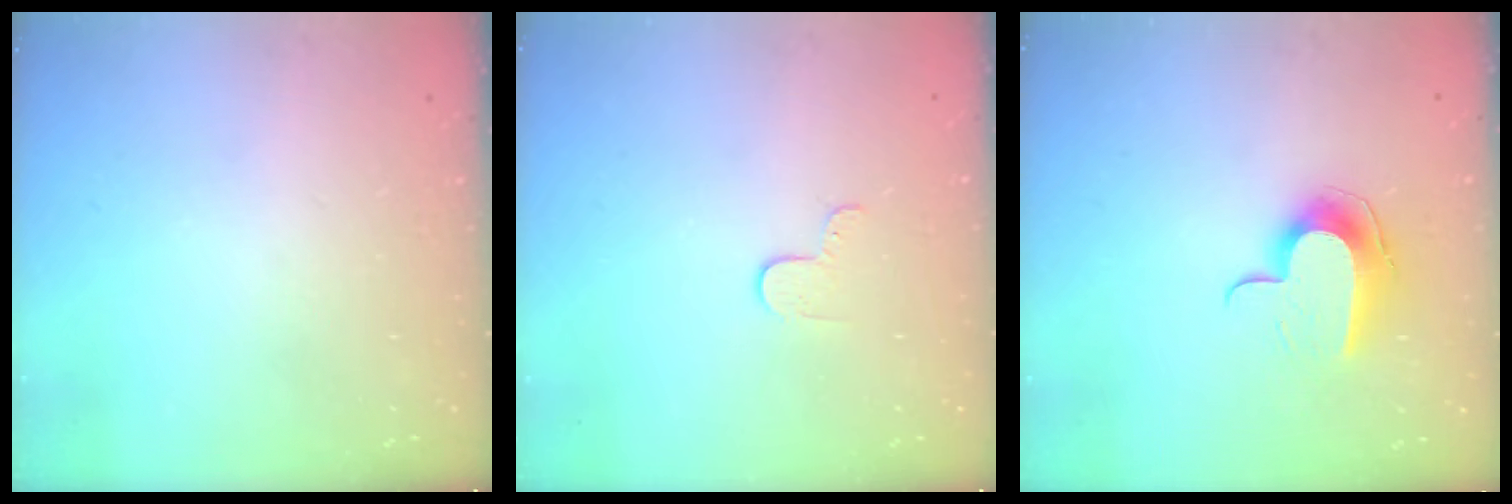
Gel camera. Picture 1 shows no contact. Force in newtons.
{"total": 3.7, "press": 3.7, "slide": 0.5}
{"total": 10.2, "press": 10.2, "slide": 0.2}